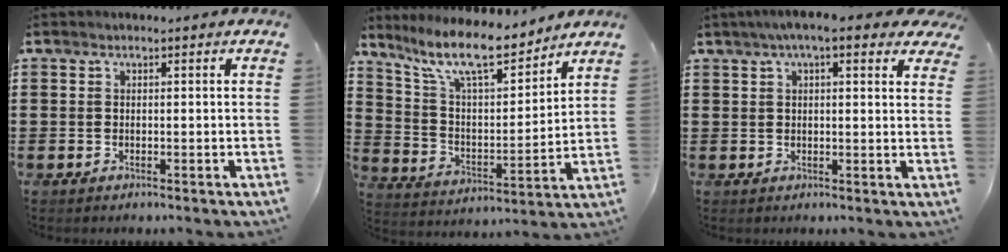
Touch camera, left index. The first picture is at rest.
{"total": 12.3, "force": [10.0, 2.7, 6.6], "torque": [-0.158, -0.052, 0.174]}
{"total": 5.4, "force": [3.8, 0.7, 3.8], "torque": [-0.076, 0.002, 0.063]}